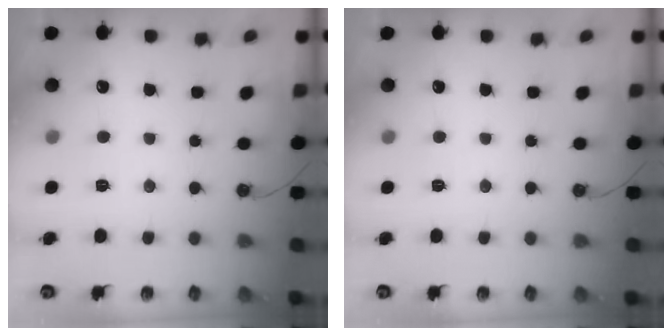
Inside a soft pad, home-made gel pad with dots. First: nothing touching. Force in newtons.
{"total": 0.0}